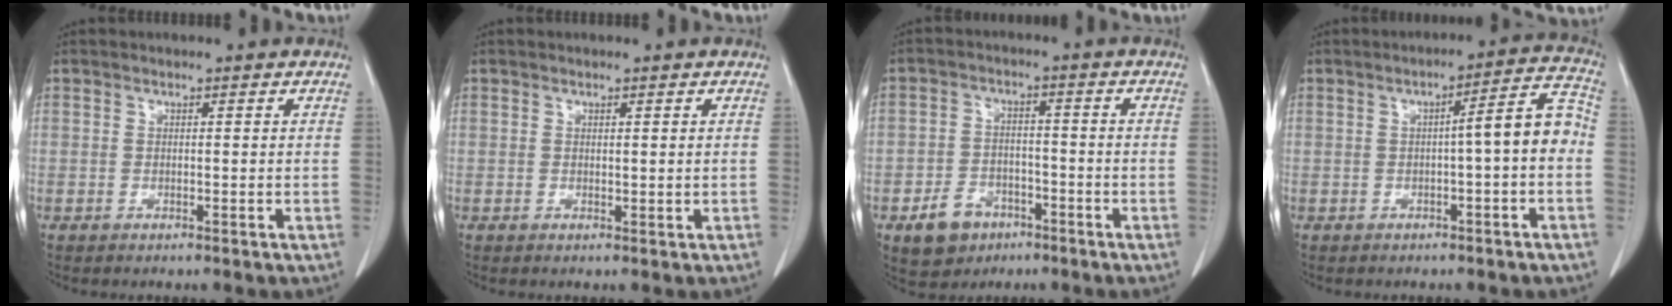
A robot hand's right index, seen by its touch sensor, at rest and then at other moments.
{"total": 0.0}
{"total": 6.9, "force": [-3.9, 5.1, 2.6], "torque": [-0.050, 0.008, -0.058]}
{"total": 6.3, "force": [-0.7, 0.9, 6.2], "torque": [-0.077, 0.031, -0.011]}